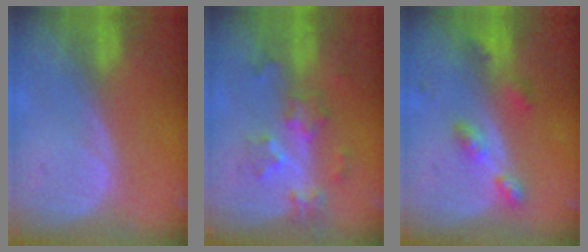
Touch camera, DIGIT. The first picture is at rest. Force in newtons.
{"total": 6.5, "press": 5.8, "slide": 2.9}
{"total": 5.3, "press": 4.7, "slide": 2.4}